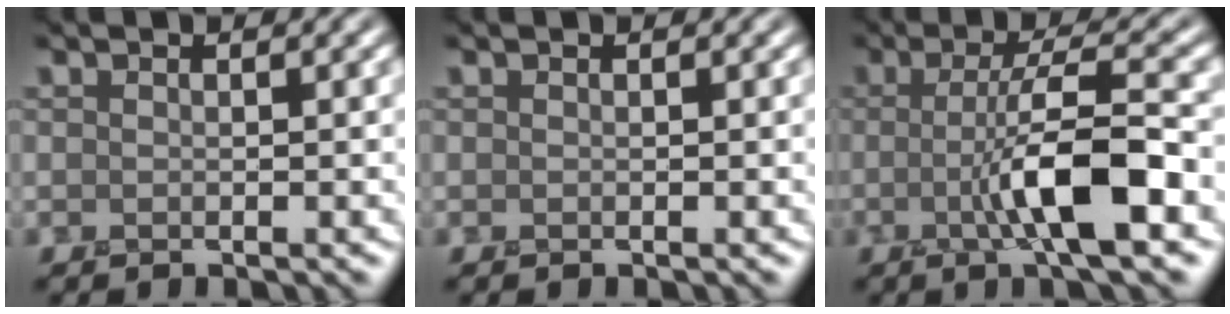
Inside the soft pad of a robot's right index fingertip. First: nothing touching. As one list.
[{"total": 0.0}, {"total": 6.6, "force": [-1.3, 0.9, 6.4], "torque": [-0.113, 0.015, -0.028]}]